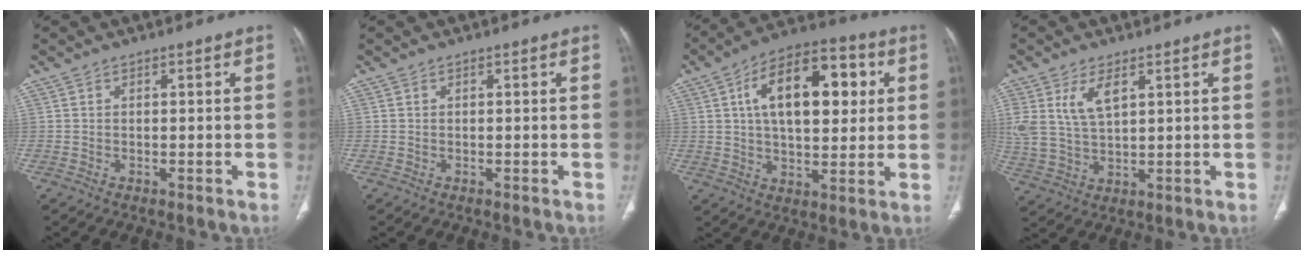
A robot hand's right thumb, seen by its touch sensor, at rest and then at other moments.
{"total": 0.0}
{"total": 18.7, "force": [4.7, 9.8, 15.2], "torque": [-0.207, 0.013, 0.068]}
{"total": 8.6, "force": [3.5, 4.4, 6.5], "torque": [-0.138, -0.007, 0.080]}